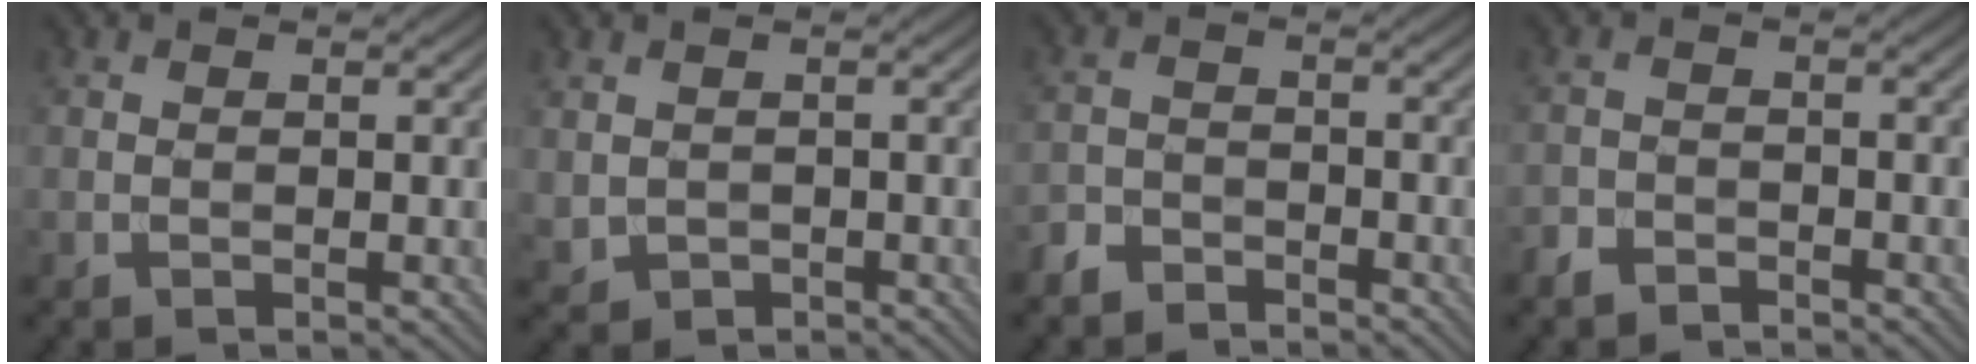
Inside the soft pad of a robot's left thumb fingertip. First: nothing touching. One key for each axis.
{"total": 1.2, "fx": 0.2, "fy": 1.2, "fz": 0.3, "tx": -0.017, "ty": -0.004, "tz": 0.011}
{"total": 2.9, "fx": -2.7, "fy": 0.9, "fz": 0.0, "tx": 0.000, "ty": 0.002, "tz": -0.062}
{"total": 2.2, "fx": -2.1, "fy": 0.8, "fz": 0.1, "tx": -0.003, "ty": 0.000, "tz": -0.048}